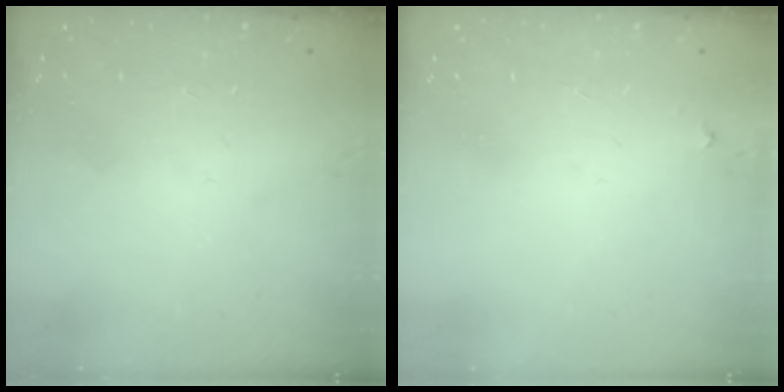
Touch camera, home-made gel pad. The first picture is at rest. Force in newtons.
{"total": 2.2, "press": 2.2, "slide": 0.1}